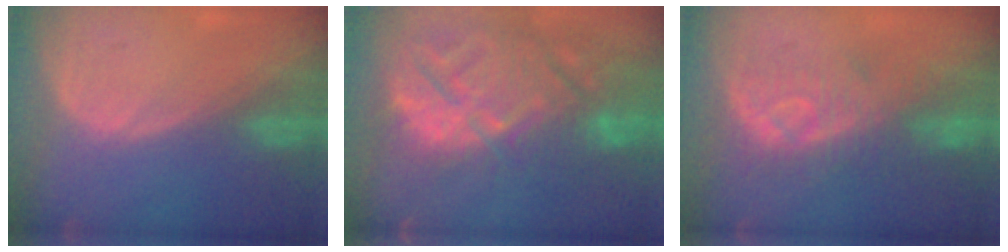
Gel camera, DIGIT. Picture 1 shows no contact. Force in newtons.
{"total": 15.3, "press": 13.2, "slide": 7.8}
{"total": 8.0, "press": 8.0, "slide": 0.6}